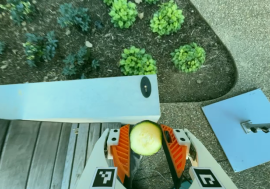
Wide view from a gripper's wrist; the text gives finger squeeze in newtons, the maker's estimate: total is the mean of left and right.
{"total": 8.8, "left": 9.0, "right": 8.6}